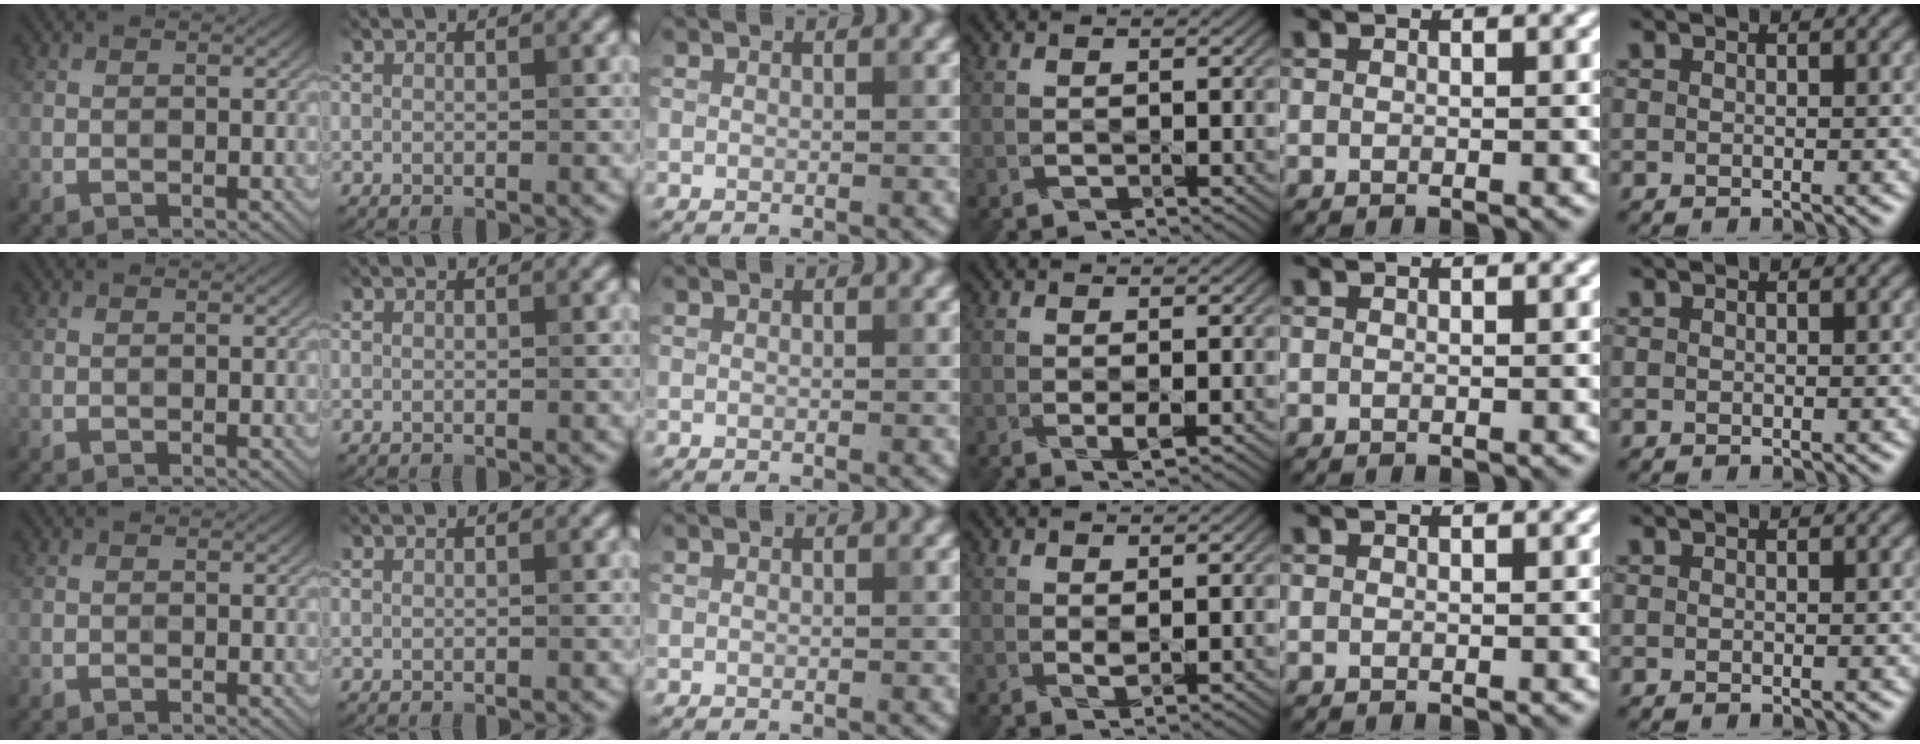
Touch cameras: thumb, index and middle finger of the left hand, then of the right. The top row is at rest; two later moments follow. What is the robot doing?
{"motion": "disassemble", "object": "velcro strap"}